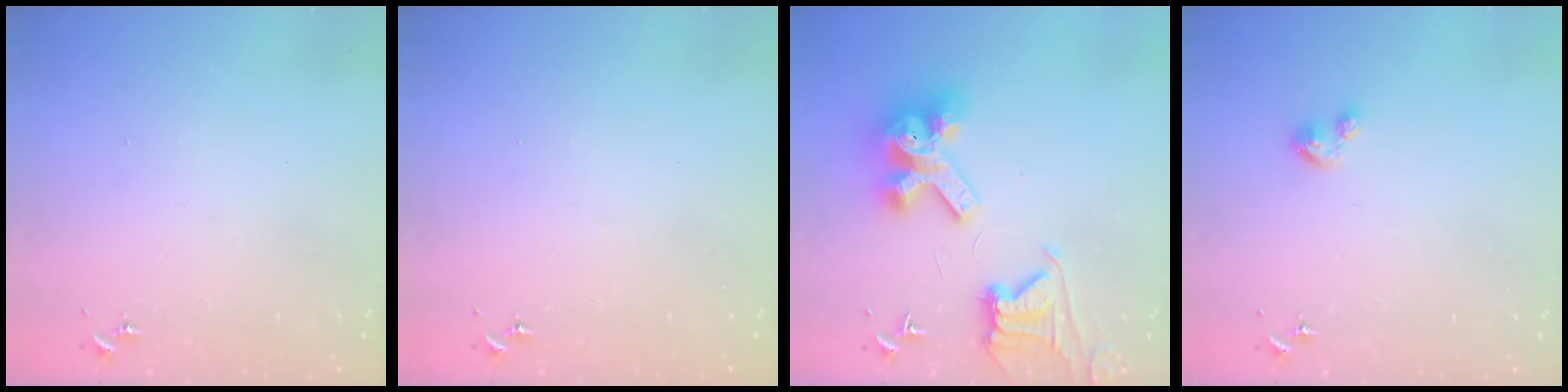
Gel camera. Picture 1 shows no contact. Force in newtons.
{"total": 0.0}
{"total": 16.2, "press": 16.2, "slide": 1.7}
{"total": 5.2, "press": 5.2, "slide": 0.5}